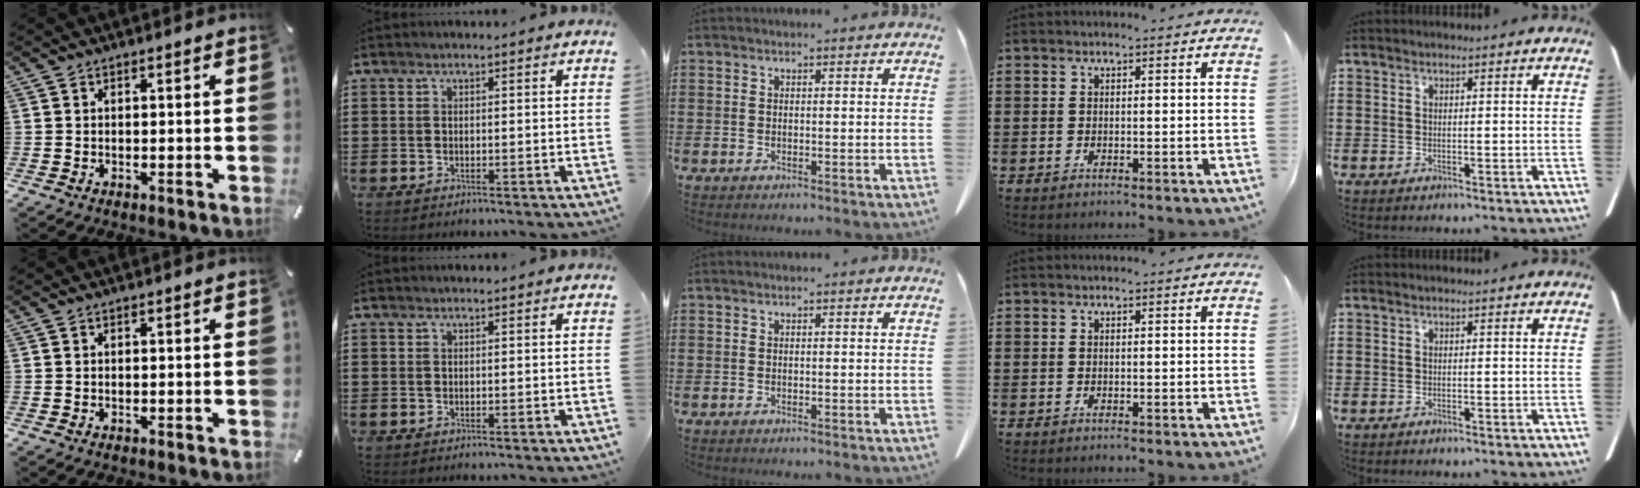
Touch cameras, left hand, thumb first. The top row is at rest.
{}